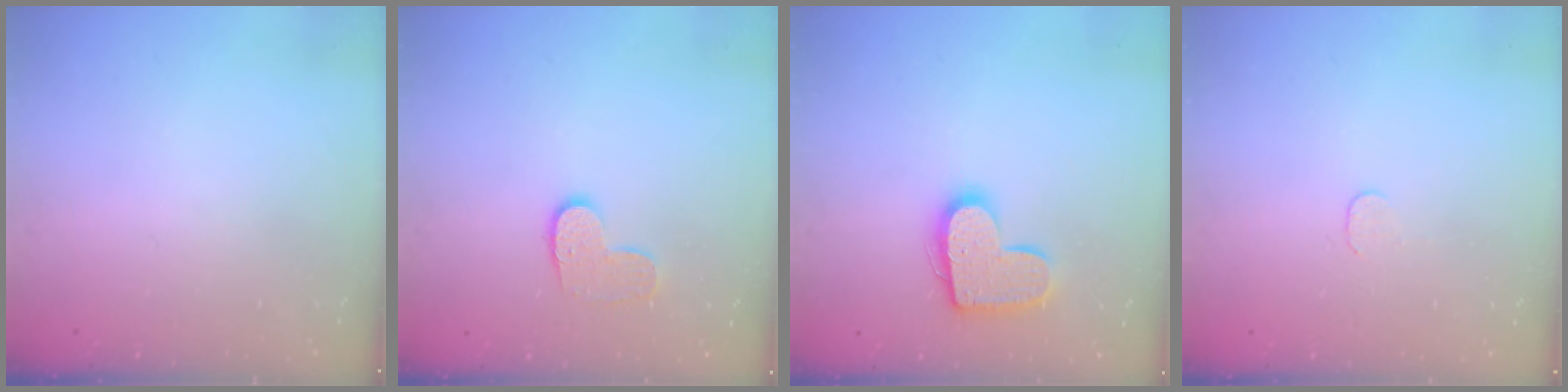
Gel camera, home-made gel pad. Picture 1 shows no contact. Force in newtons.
{"total": 7.3, "press": 7.3, "slide": 0.2}
{"total": 13.5, "press": 13.5, "slide": 0.7}
{"total": 3.1, "press": 3.1, "slide": 0.3}